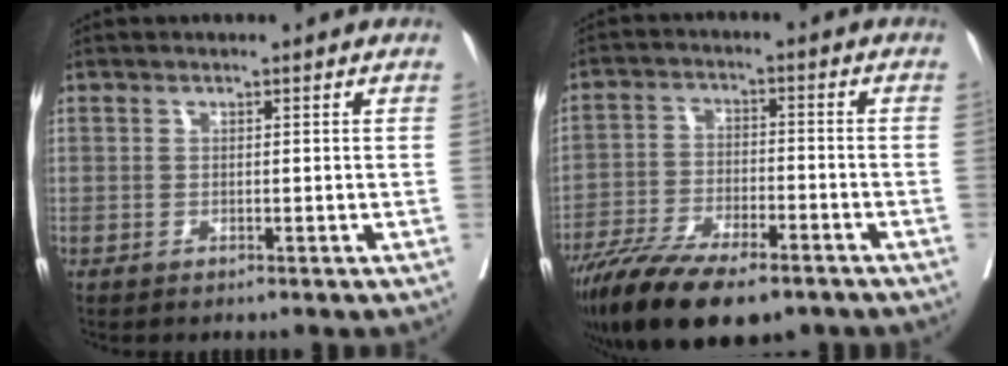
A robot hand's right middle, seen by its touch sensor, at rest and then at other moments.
{"total": 16.5, "force": [-12.3, 5.0, 9.8], "torque": [-0.181, -0.025, -0.206]}